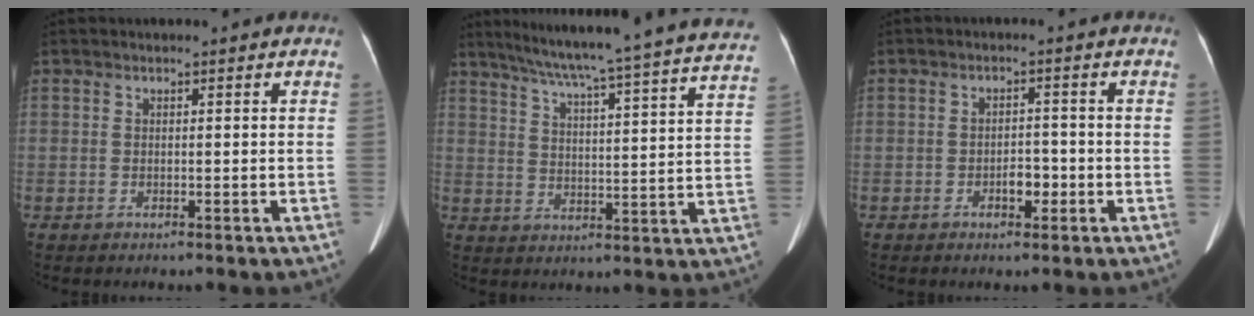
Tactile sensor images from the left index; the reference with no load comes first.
{"total": 29.2, "force": [26.2, -0.3, 13.0], "torque": [-0.208, -0.056, 0.323]}
{"total": 2.8, "force": [-1.2, 1.4, 2.1], "torque": [-0.031, 0.005, -0.017]}